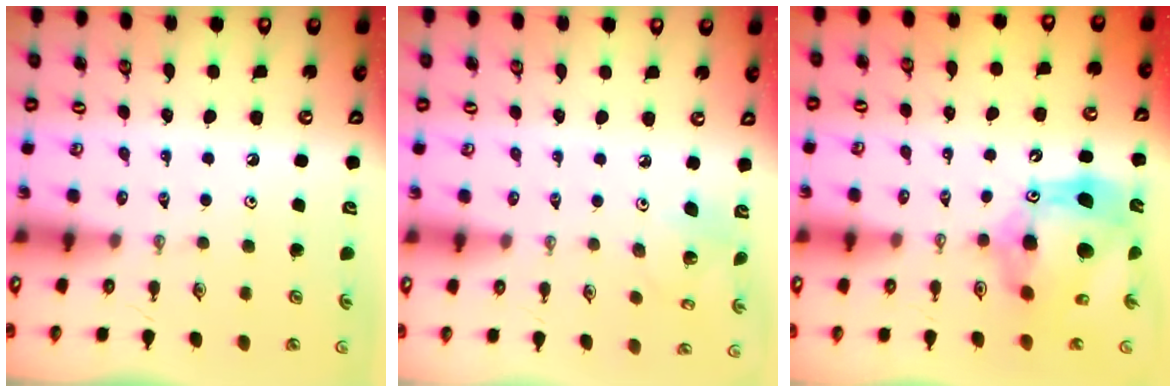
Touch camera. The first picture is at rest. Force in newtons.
{"total": 4.4, "press": 4.4, "slide": 0.2}
{"total": 18.2, "press": 18.1, "slide": 1.6}